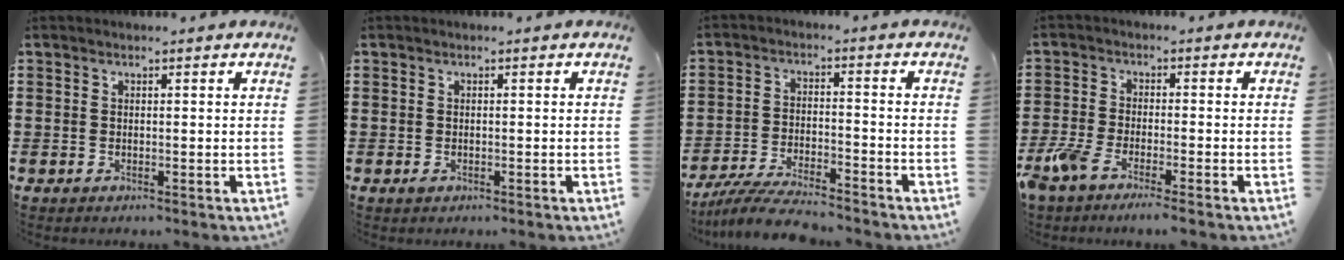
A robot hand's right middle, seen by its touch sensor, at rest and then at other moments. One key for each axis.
{"total": 0.6, "fx": -0.4, "fy": 0.3, "fz": 0.3, "tx": -0.007, "ty": -0.002, "tz": -0.007}
{"total": 6.4, "fx": -6.1, "fy": 0.5, "fz": 2.1, "tx": -0.044, "ty": -0.002, "tz": -0.118}
{"total": 4.3, "fx": -3.6, "fy": 0.6, "fz": 2.3, "tx": -0.073, "ty": -0.014, "tz": -0.078}